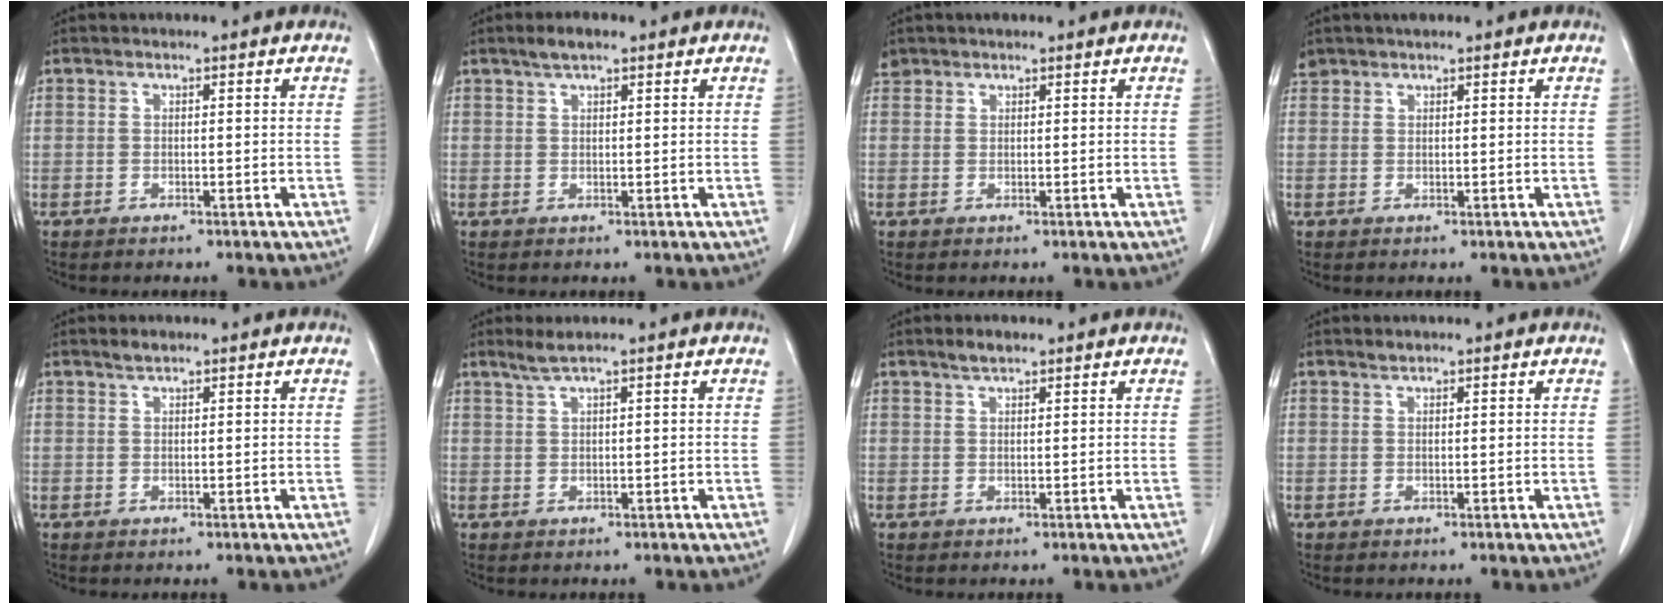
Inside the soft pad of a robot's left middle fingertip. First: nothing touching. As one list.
[{"total": 2.6, "force": [1.9, 0.7, 1.7], "torque": [-0.036, 0.008, 0.033]}, {"total": 1.7, "force": [1.2, 1.1, -0.1], "torque": [0.006, 0.009, 0.021]}, {"total": 1.8, "force": [1.7, 0.6, 0.2], "torque": [-0.011, 0.014, 0.032]}, {"total": 1.2, "force": [1.0, 0.3, 0.6], "torque": [-0.016, 0.003, 0.021]}, {"total": 1.9, "force": [1.4, -0.3, 1.3], "torque": [-0.033, 0.005, 0.033]}, {"total": 2.0, "force": [1.6, 0.6, 1.0], "torque": [-0.024, 0.004, 0.030]}, {"total": 0.6, "force": [0.6, 0.1, 0.1], "torque": [-0.009, 0.000, 0.012]}]